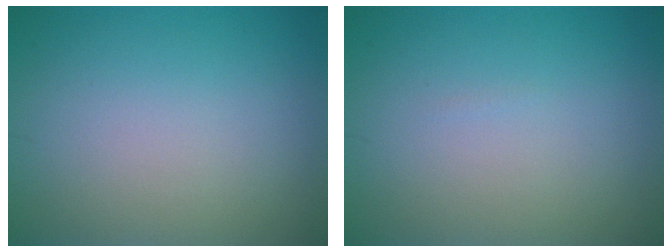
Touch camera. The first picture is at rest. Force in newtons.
{"total": 0.0}